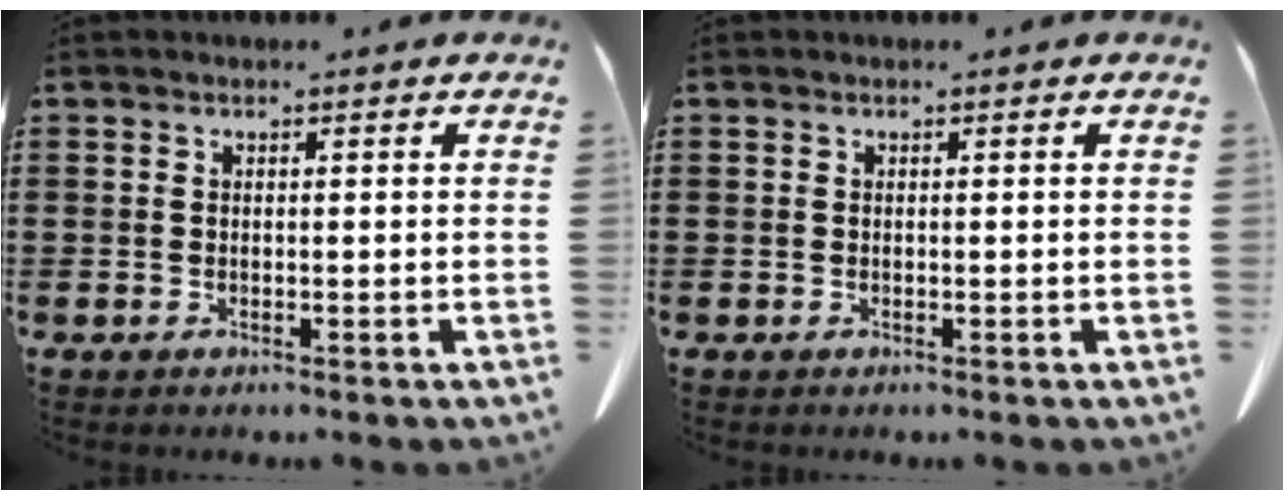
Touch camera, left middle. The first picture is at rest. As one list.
[{"total": 0.0}]